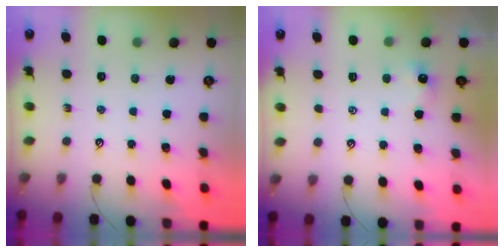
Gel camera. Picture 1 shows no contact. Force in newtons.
{"total": 0.0}